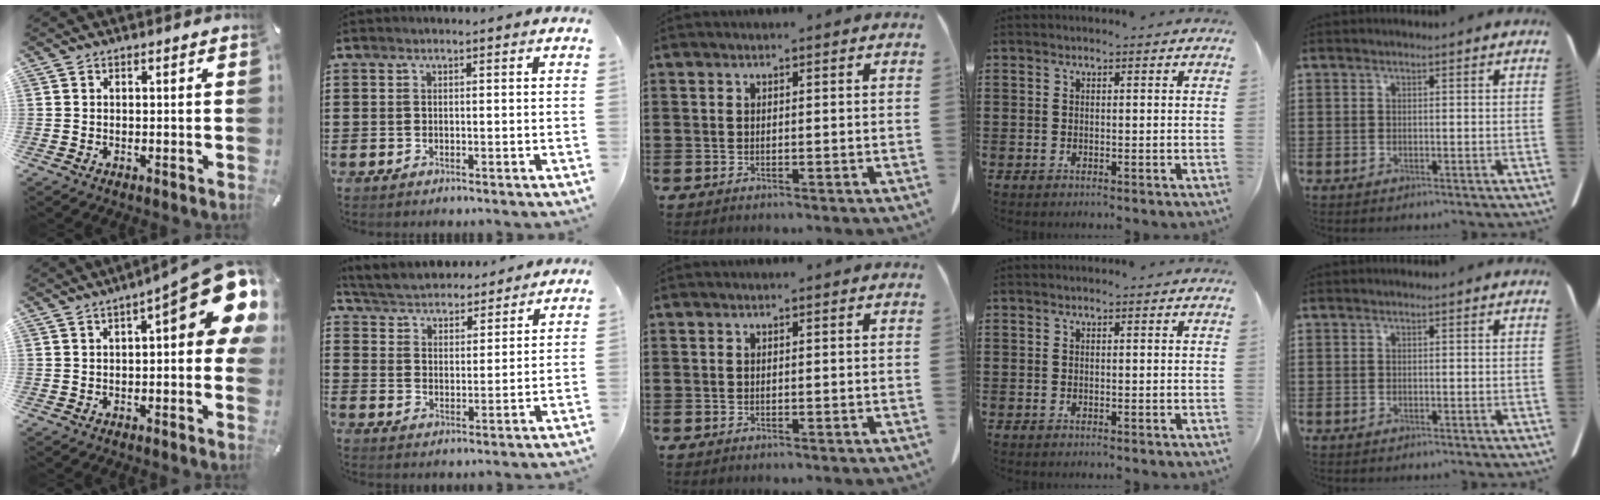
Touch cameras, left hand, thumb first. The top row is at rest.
{"thumb": {"total": 18.0, "force": [6.9, 5.3, 15.8], "torque": [-0.203, -0.050, 0.105]}, "index": {"total": 4.5, "force": [4.5, 0.4, 0.0], "torque": [-0.024, -0.031, 0.075]}}